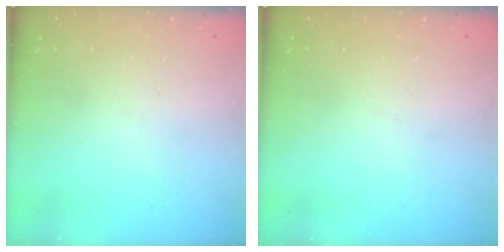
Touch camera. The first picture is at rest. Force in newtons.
{"total": 0.0}